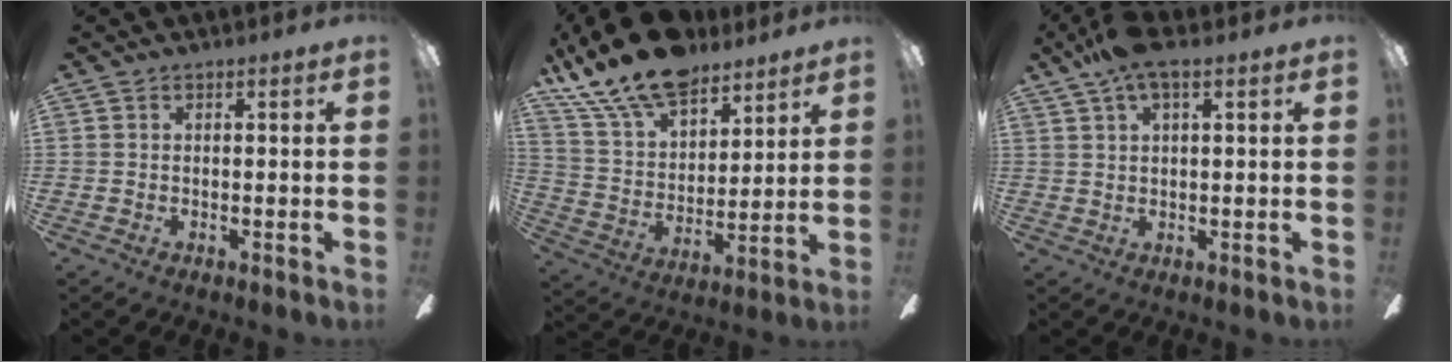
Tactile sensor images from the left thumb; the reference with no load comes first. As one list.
[{"total": 18.1, "force": [13.7, 8.2, 8.5], "torque": [-0.169, -0.077, 0.249]}, {"total": 7.0, "force": [4.1, 1.9, 5.3], "torque": [-0.109, 0.000, 0.074]}]